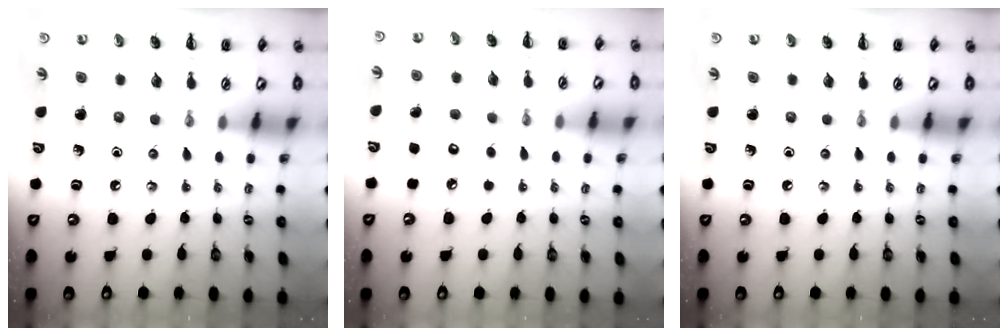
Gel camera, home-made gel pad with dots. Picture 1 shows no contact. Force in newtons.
{"total": 4.5, "press": 4.4, "slide": 1.1}
{"total": 0.0}